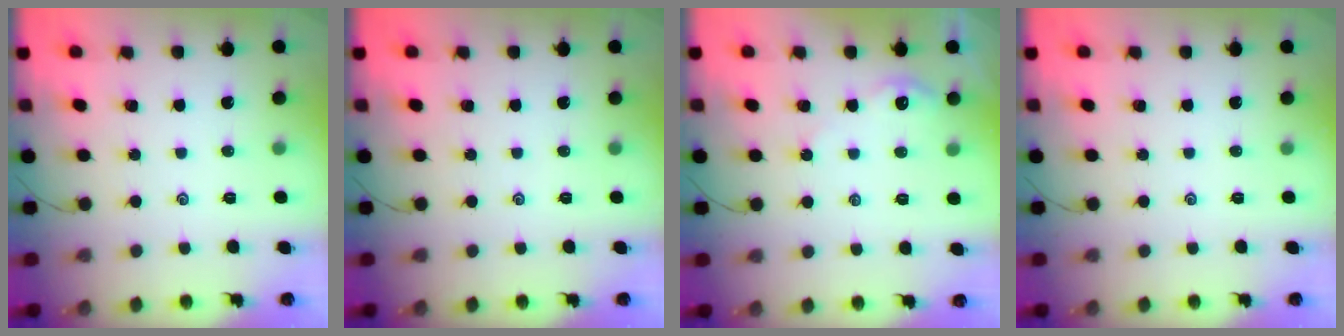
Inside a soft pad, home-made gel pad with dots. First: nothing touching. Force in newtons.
{"total": 0.0}
{"total": 3.9, "press": 3.9, "slide": 0.5}
{"total": 0.0}